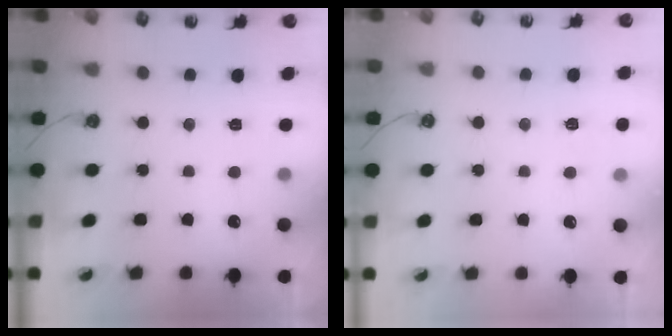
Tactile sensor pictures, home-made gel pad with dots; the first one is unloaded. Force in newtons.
{"total": 2.5, "press": 2.4, "slide": 0.4}